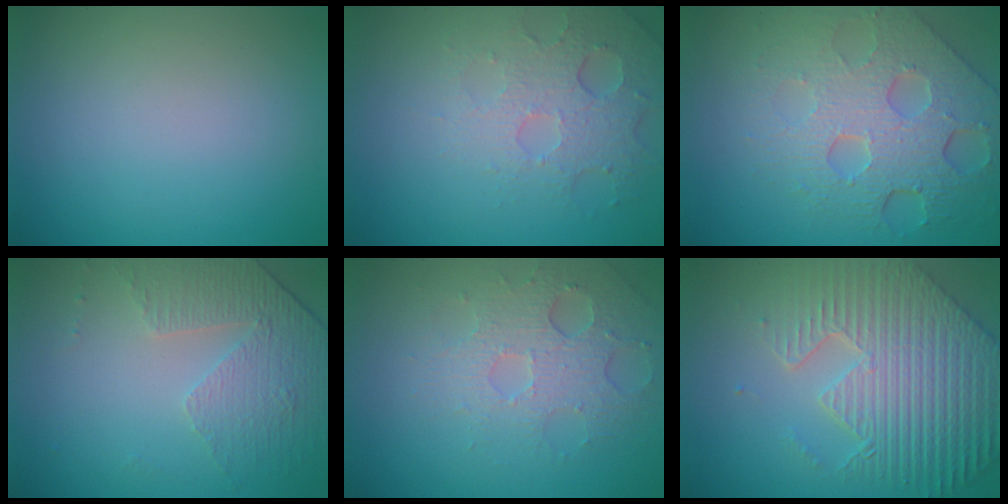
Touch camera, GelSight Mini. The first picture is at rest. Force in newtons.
{"total": 5.0, "press": 3.3, "slide": 3.7}
{"total": 7.9, "press": 5.4, "slide": 5.8}
{"total": 4.7, "press": 3.1, "slide": 3.5}
{"total": 3.6, "press": 3.3, "slide": 1.5}
{"total": 9.2, "press": 6.5, "slide": 6.5}